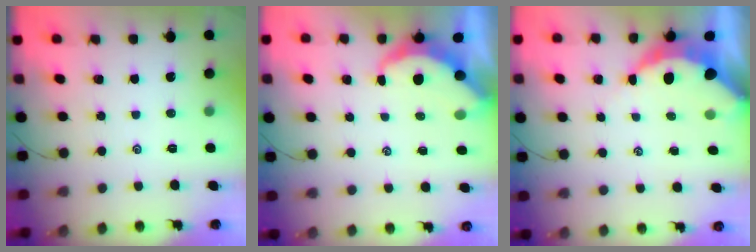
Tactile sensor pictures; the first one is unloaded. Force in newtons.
{"total": 6.5, "press": 6.4, "slide": 1.0}
{"total": 8.4, "press": 8.3, "slide": 1.0}